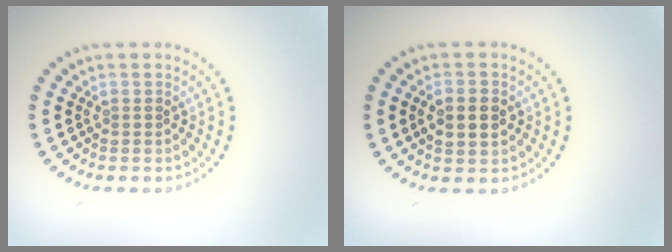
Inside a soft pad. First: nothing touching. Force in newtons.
{"total": 2.7, "press": 2.7, "slide": 0.1}